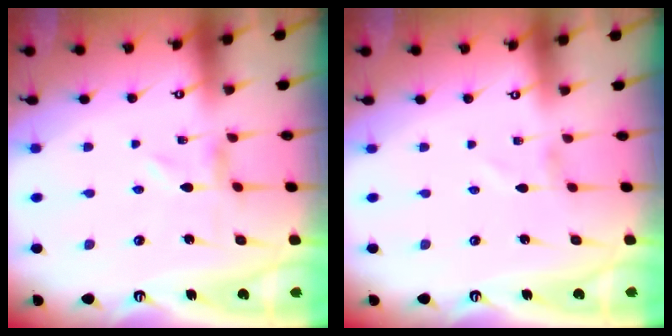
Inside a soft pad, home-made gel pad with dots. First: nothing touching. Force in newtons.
{"total": 1.5, "press": 1.5, "slide": 0.1}